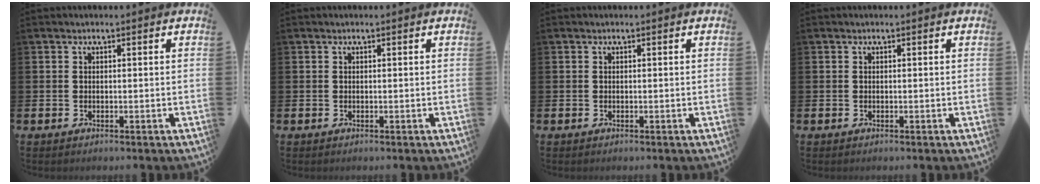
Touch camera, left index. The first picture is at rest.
{"total": 0.0}
{"total": 0.0}
{"total": 0.0}